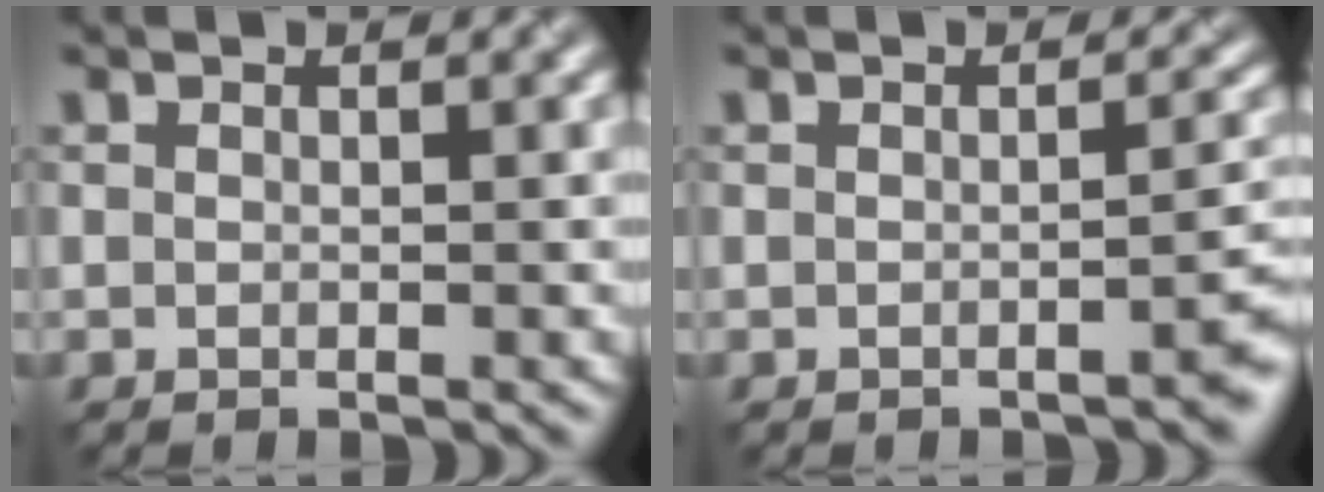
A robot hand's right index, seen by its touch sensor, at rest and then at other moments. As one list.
[{"total": 3.0, "force": [-1.3, 0.7, 2.6], "torque": [-0.010, 0.013, -0.016]}]